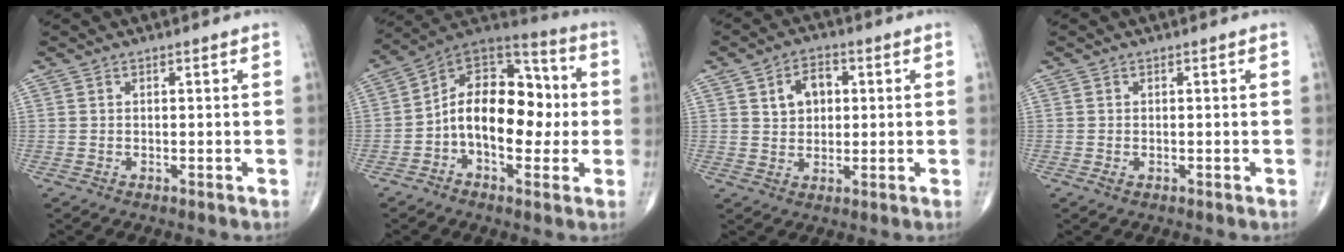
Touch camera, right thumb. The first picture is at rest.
{"total": 17.3, "force": [-1.4, 10.6, 13.6], "torque": [-0.175, 0.044, -0.033]}
{"total": 6.4, "force": [1.8, 4.6, 4.1], "torque": [-0.041, 0.001, 0.026]}
{"total": 0.8, "force": [-0.2, 0.5, 0.6], "torque": [-0.014, -0.001, -0.004]}